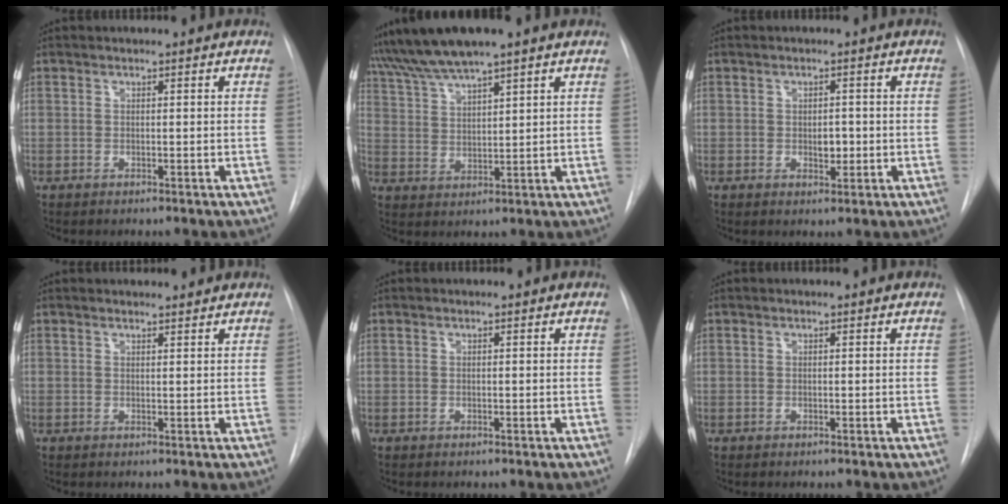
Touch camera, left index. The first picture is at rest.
{"total": 8.9, "force": [7.4, -0.1, 4.9], "torque": [-0.104, 0.025, 0.140]}
{"total": 2.2, "force": [-0.3, 1.2, 1.8], "torque": [-0.025, -0.002, -0.001]}
{"total": 3.0, "force": [3.0, 0.4, 0.4], "torque": [-0.009, 0.007, 0.036]}
{"total": 0.0}
{"total": 0.0}